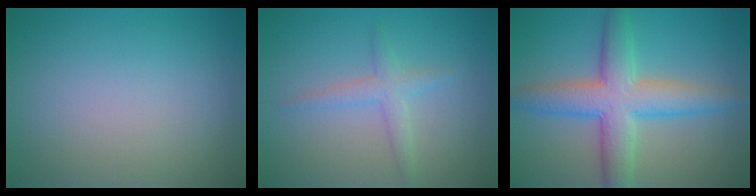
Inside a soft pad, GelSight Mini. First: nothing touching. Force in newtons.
{"total": 1.9, "press": 1.9, "slide": 0.1}
{"total": 6.6, "press": 6.6, "slide": 0.1}